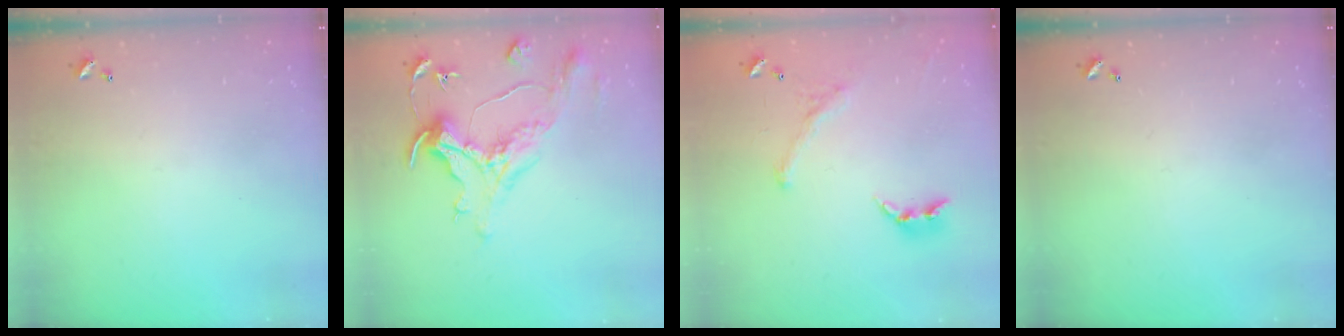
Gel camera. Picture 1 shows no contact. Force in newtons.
{"total": 1.5, "press": 0.8, "slide": 1.2}
{"total": 1.2, "press": 0.5, "slide": 1.1}
{"total": 0.0}